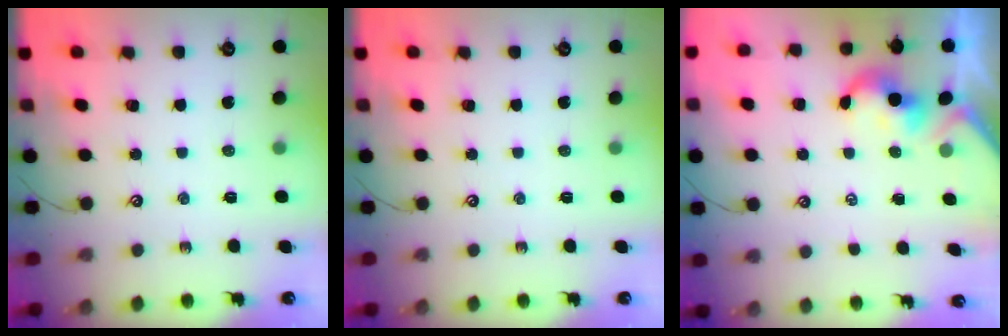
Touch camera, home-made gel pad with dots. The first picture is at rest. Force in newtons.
{"total": 0.0}
{"total": 1.1, "press": 1.0, "slide": 0.5}